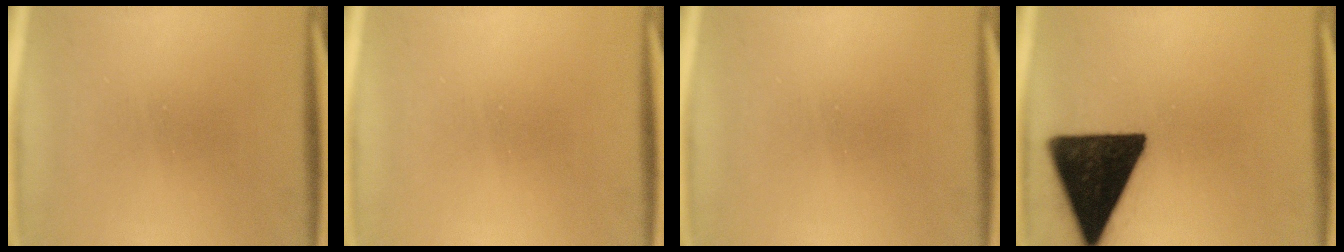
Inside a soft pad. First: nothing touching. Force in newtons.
{"total": 0.0}
{"total": 0.0}
{"total": 18.4}